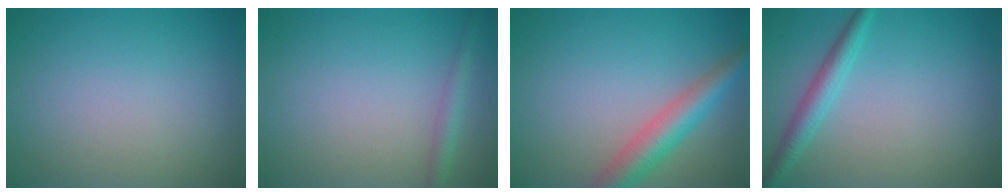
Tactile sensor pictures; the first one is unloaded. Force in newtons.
{"total": 1.8, "press": 1.8, "slide": 0.1}
{"total": 4.6, "press": 4.6, "slide": 0.1}
{"total": 2.6, "press": 2.6, "slide": 0.1}